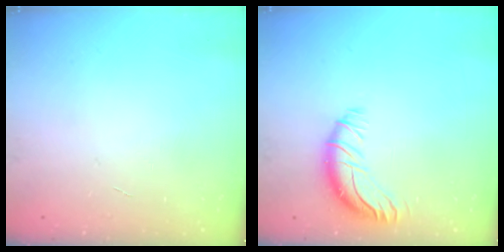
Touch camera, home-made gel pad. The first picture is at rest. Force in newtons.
{"total": 10.9, "press": 10.6, "slide": 2.6}